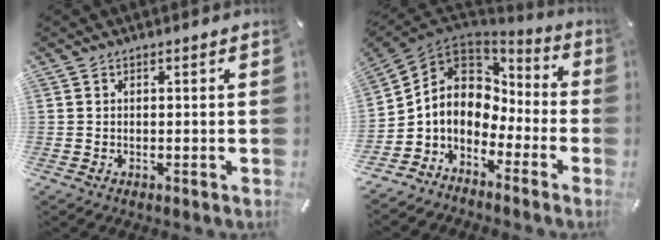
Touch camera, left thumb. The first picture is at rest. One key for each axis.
{"total": 8.1, "fx": -0.9, "fy": 7.4, "fz": 3.3, "tx": -0.097, "ty": -0.005, "tz": -0.019}